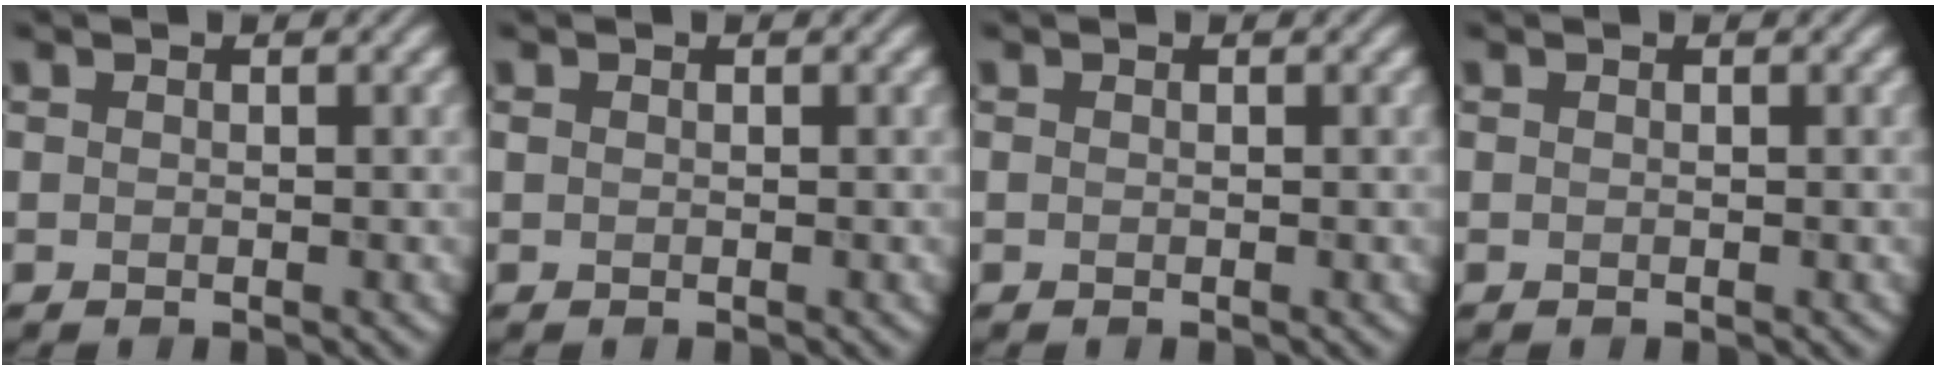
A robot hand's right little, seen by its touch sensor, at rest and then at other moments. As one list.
[{"total": 0.0}, {"total": 0.0}, {"total": 0.0}]